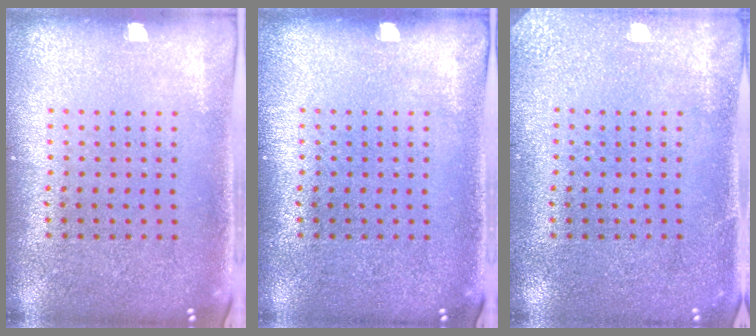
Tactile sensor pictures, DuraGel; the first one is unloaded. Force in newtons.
{"total": 0.0}
{"total": 2.4, "press": 2.4, "slide": 0.3}